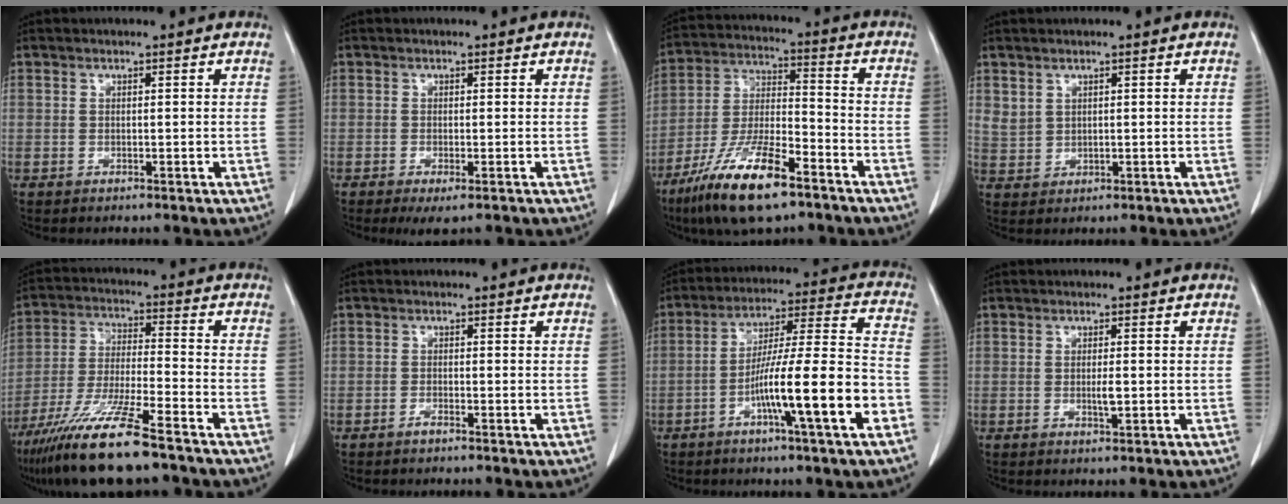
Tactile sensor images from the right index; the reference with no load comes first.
{"total": 2.7, "force": [-1.7, 0.6, 2.0], "torque": [-0.026, -0.006, -0.022]}
{"total": 15.1, "force": [-9.7, 3.2, 11.2], "torque": [-0.227, -0.021, -0.177]}
{"total": 2.7, "force": [1.7, 2.0, 0.9], "torque": [-0.017, -0.001, 0.042]}
{"total": 14.3, "force": [-10.4, 0.4, 9.8], "torque": [-0.200, -0.040, -0.188]}
{"total": 0.9, "force": [-0.7, 0.0, 0.4], "torque": [-0.010, 0.001, -0.013]}
{"total": 15.9, "force": [-6.2, 0.0, 14.7], "torque": [-0.247, 0.002, -0.103]}
{"total": 1.8, "force": [-0.2, 0.4, 1.8], "torque": [-0.034, -0.002, -0.003]}